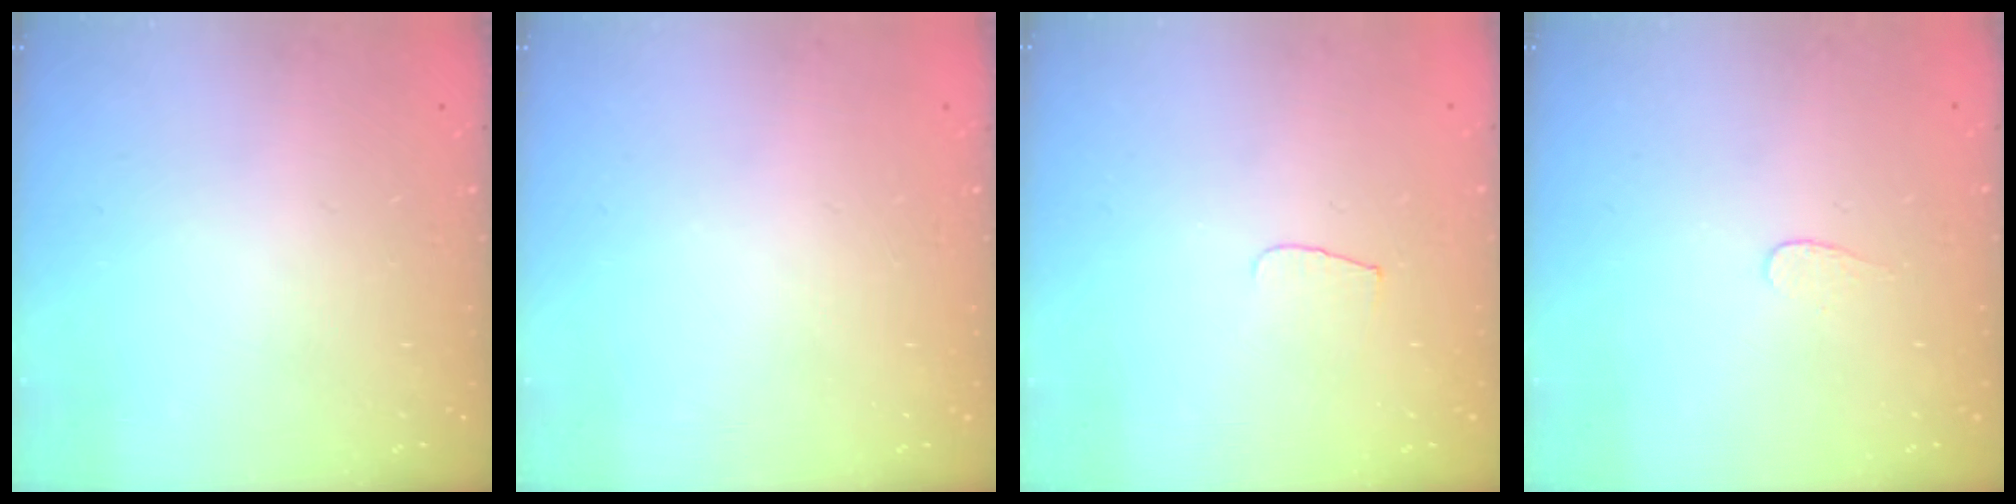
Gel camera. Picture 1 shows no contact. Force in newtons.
{"total": 0.0}
{"total": 4.3, "press": 4.2, "slide": 0.4}
{"total": 3.3, "press": 3.3, "slide": 0.3}